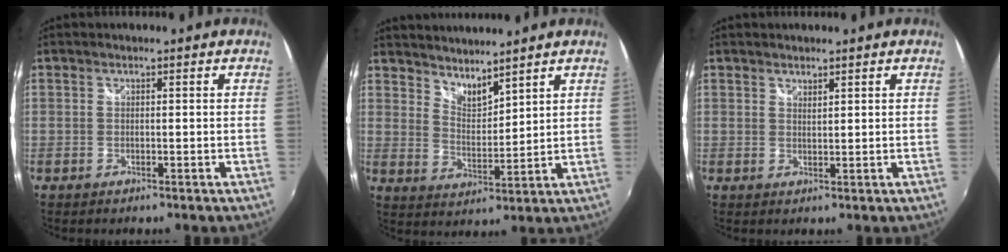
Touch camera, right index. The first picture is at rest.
{"total": 6.2, "force": [5.6, 1.4, 2.1], "torque": [-0.028, -0.004, 0.102]}
{"total": 1.4, "force": [1.3, 0.3, 0.4], "torque": [-0.005, 0.000, 0.022]}